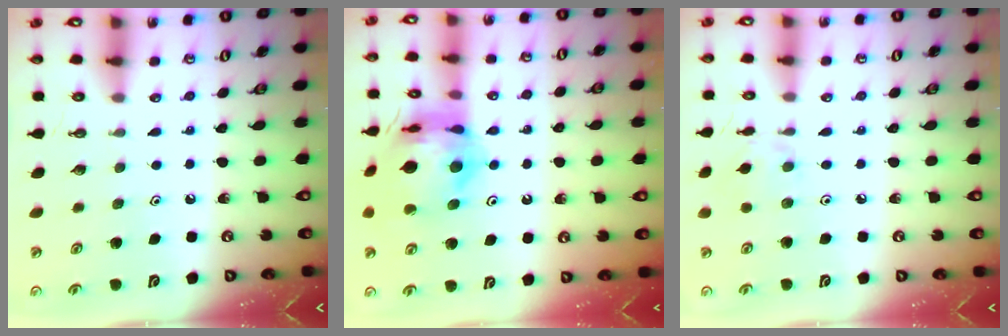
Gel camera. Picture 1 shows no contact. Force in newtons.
{"total": 15.8, "press": 15.7, "slide": 1.6}
{"total": 2.1, "press": 2.1, "slide": 0.2}